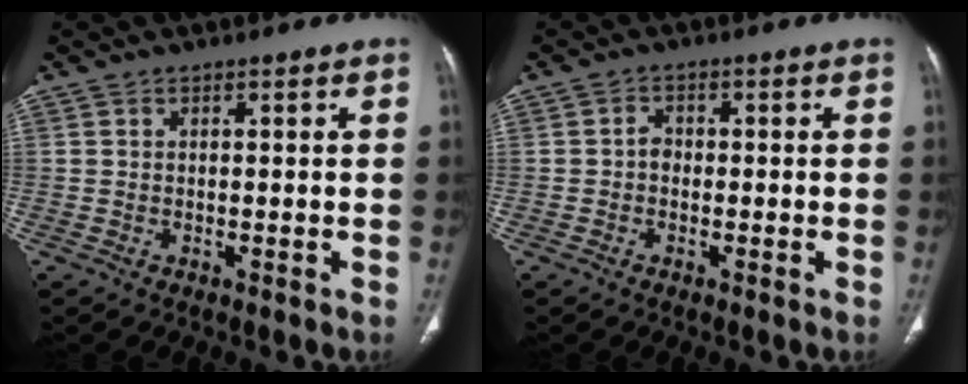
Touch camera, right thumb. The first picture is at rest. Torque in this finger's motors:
{"motor_torque": [0.36, 0.11, 0.23, -0.37, -0.02]}